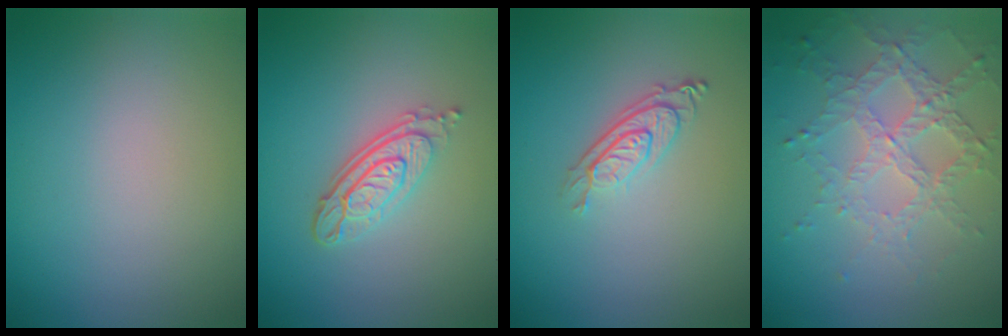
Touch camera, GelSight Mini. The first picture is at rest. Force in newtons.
{"total": 3.9, "press": 2.9, "slide": 2.6}
{"total": 2.9, "press": 2.0, "slide": 2.0}
{"total": 4.7, "press": 3.3, "slide": 3.4}